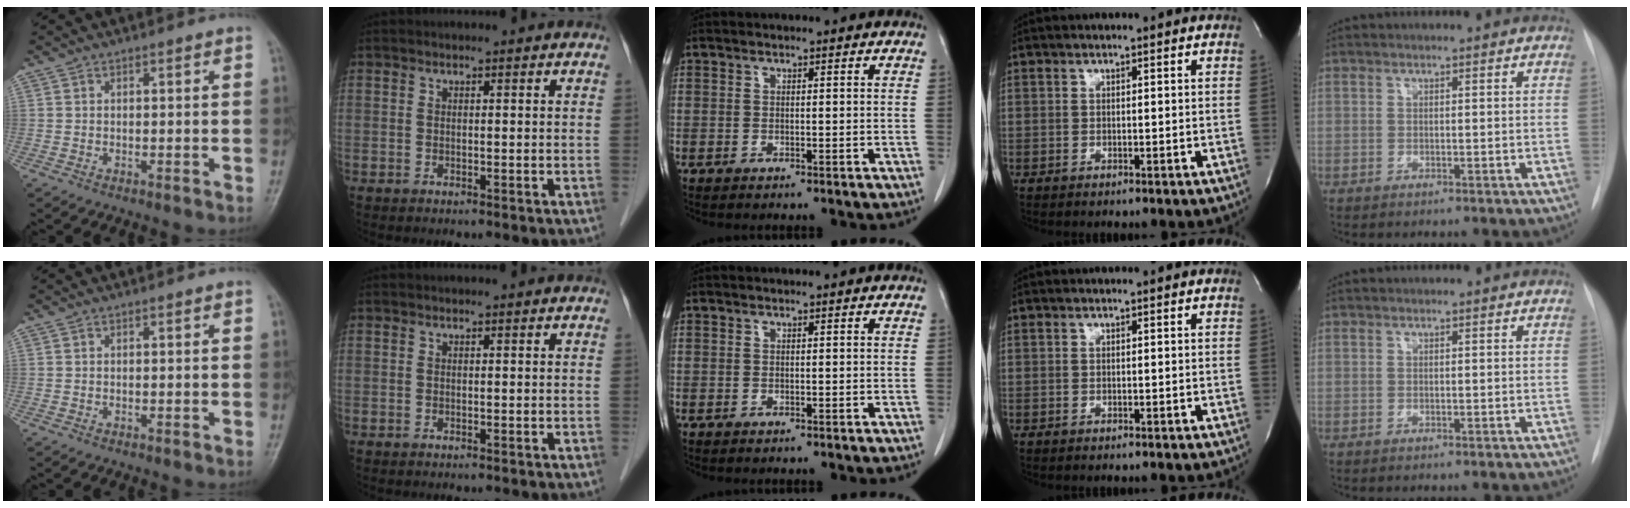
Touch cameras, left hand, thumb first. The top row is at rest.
{}